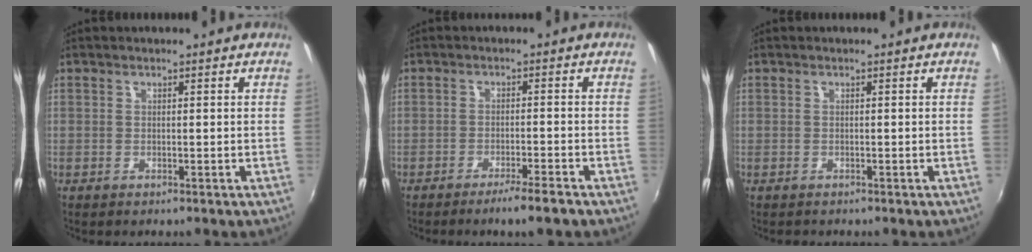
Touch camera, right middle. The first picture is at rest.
{"total": 4.4, "force": [-3.4, -0.2, 2.7], "torque": [-0.058, -0.001, -0.054]}
{"total": 0.6, "force": [-0.5, 0.3, 0.0], "torque": [-0.001, 0.000, -0.008]}